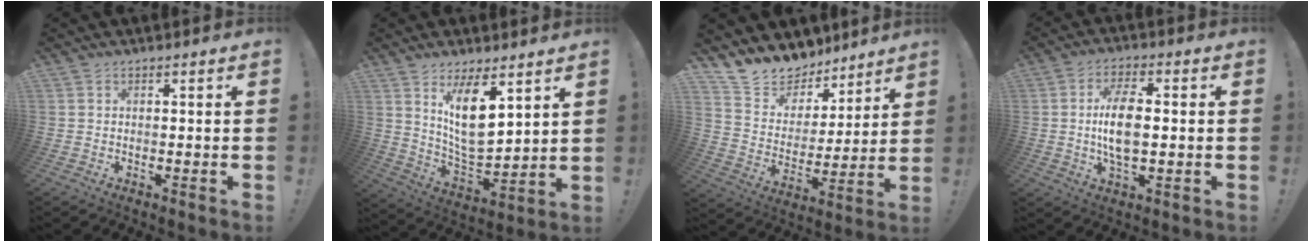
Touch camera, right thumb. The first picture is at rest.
{"total": 14.7, "force": [7.5, 6.7, 10.7], "torque": [-0.183, -0.052, 0.136]}
{"total": 10.9, "force": [9.2, 5.8, 0.8], "torque": [-0.026, -0.083, 0.170]}
{"total": 10.7, "force": [0.0, 4.8, 9.6], "torque": [-0.177, -0.009, -0.008]}